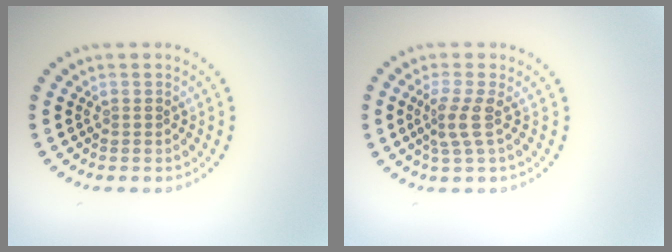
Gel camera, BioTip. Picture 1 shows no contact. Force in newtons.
{"total": 2.2, "press": 1.6, "slide": 1.5}